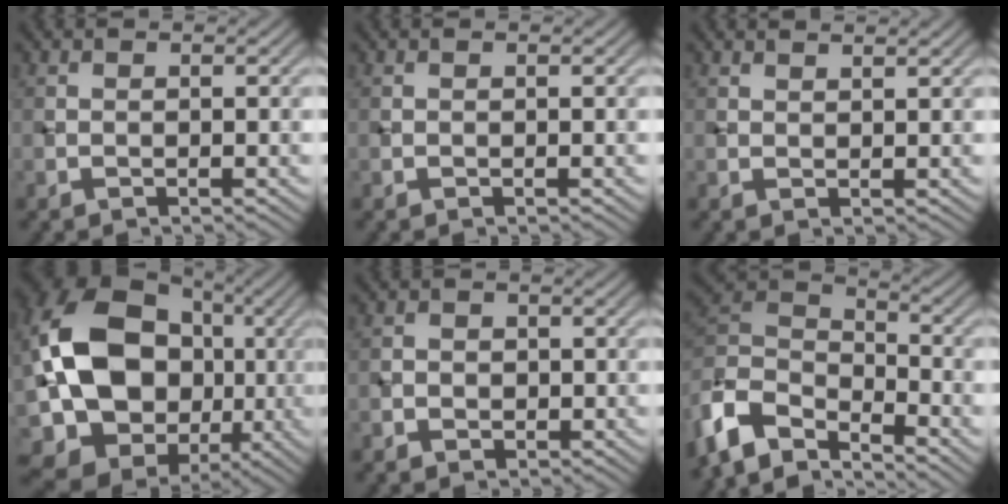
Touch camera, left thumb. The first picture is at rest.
{"total": 0.0}
{"total": 1.4, "force": [1.3, 0.1, 0.6], "torque": [-0.015, -0.002, 0.022]}
{"total": 20.1, "force": [-0.5, 15.4, 12.8], "torque": [-0.272, -0.012, 0.001]}
{"total": 2.1, "force": [-0.6, 1.9, 0.8], "torque": [-0.008, -0.002, -0.013]}
{"total": 7.9, "force": [-4.9, 3.8, 4.8], "torque": [-0.101, 0.004, -0.113]}